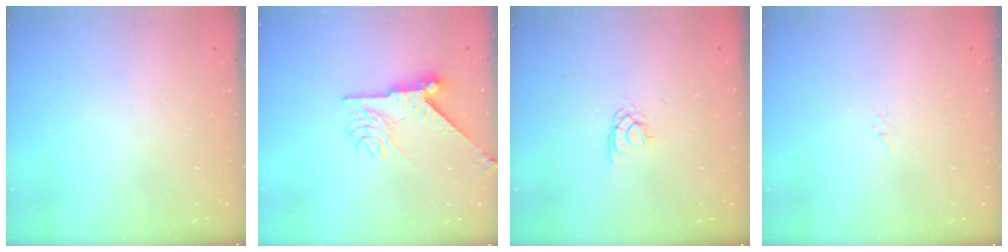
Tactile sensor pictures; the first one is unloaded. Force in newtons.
{"total": 8.5, "press": 8.5, "slide": 0.7}
{"total": 2.0, "press": 2.0, "slide": 0.3}
{"total": 3.0, "press": 3.0, "slide": 0.4}